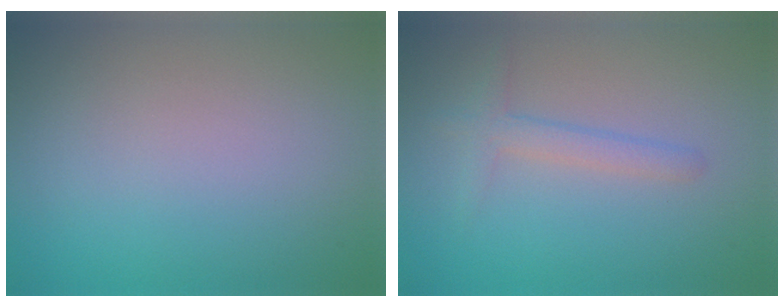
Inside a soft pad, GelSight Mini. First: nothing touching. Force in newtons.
{"total": 2.0, "press": 2.0, "slide": 0.1}